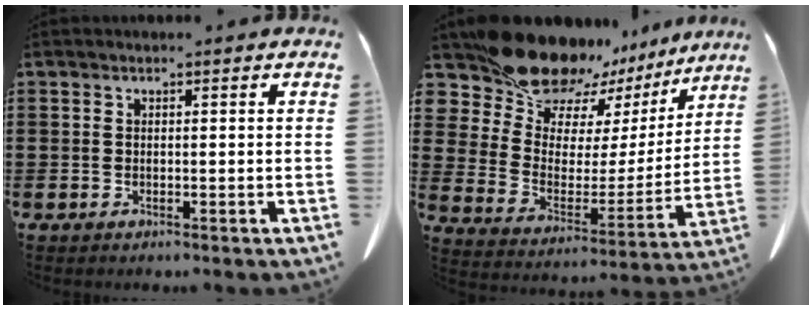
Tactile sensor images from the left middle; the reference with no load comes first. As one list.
[{"total": 15.2, "force": [14.1, 4.6, 3.6], "torque": [-0.103, -0.117, 0.247]}]